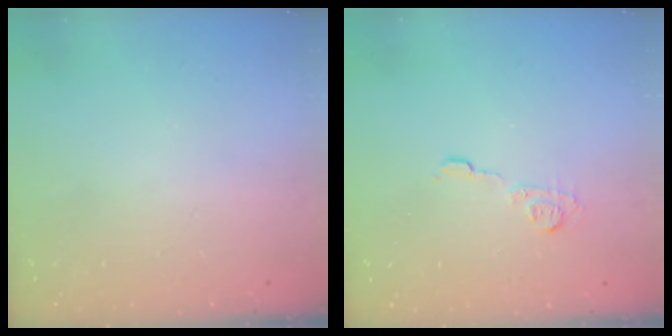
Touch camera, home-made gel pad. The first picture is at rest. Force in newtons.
{"total": 7.3, "press": 7.3, "slide": 0.1}